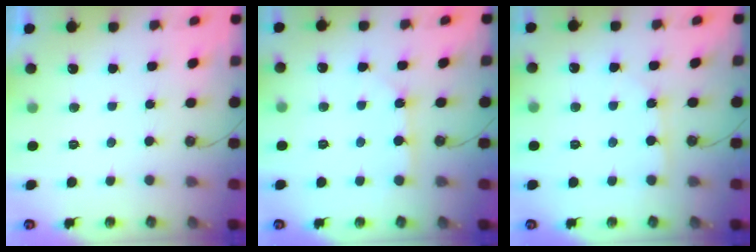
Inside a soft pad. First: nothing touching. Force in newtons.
{"total": 3.4, "press": 3.3, "slide": 0.3}
{"total": 4.2, "press": 4.2, "slide": 0.3}